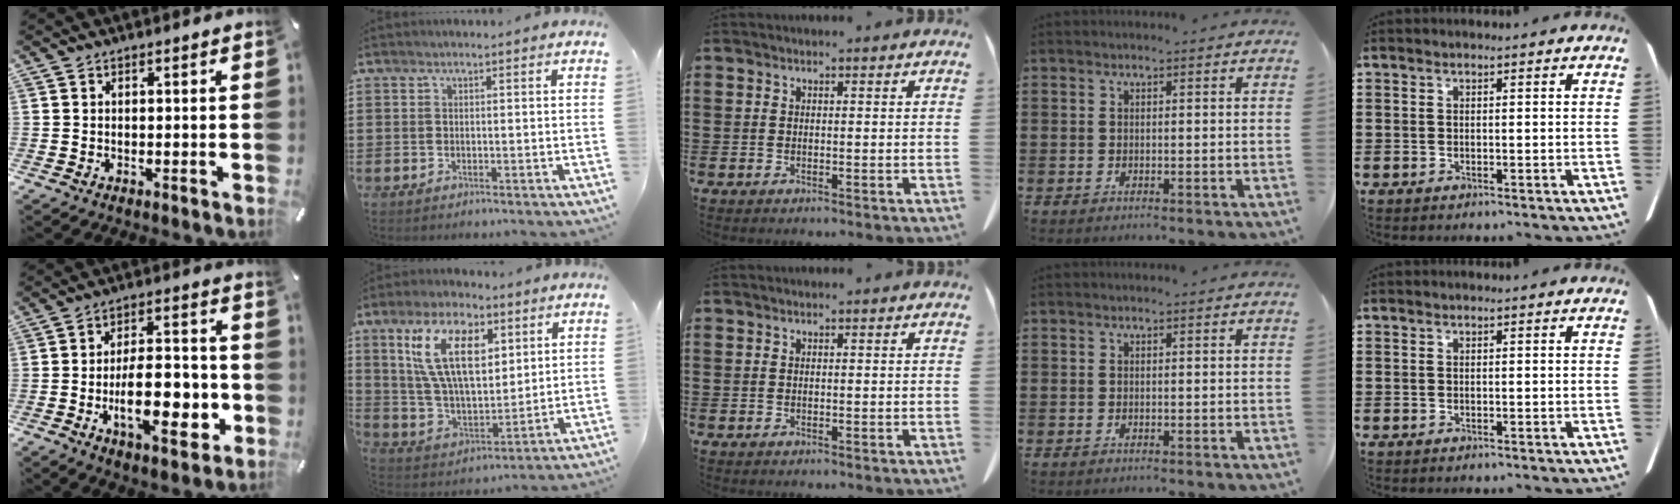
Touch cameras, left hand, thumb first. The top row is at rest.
{"thumb": {"total": 16.5, "force": [-4.3, 8.2, 13.7], "torque": [-0.209, 0.005, -0.069]}, "index": {"total": 14.0, "force": [6.6, 6.7, 10.4], "torque": [-0.227, 0.009, 0.122]}}